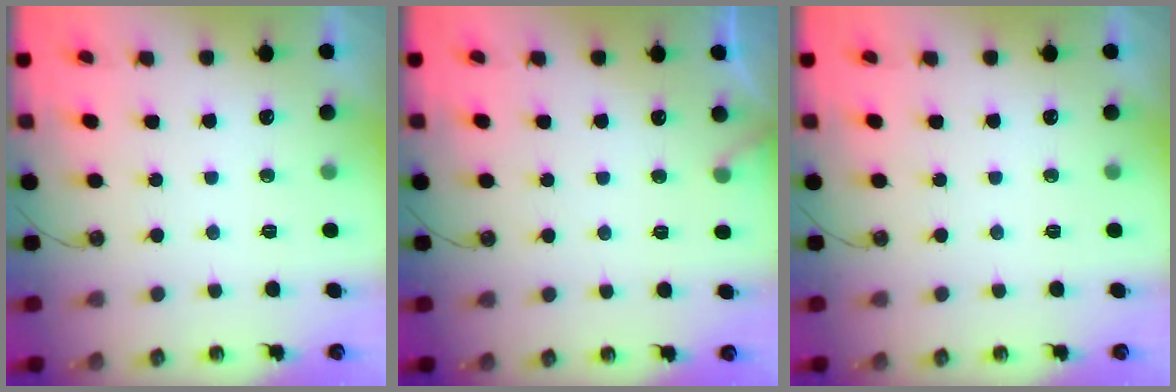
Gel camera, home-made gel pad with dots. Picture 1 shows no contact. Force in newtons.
{"total": 4.0, "press": 4.0, "slide": 0.3}
{"total": 0.0}